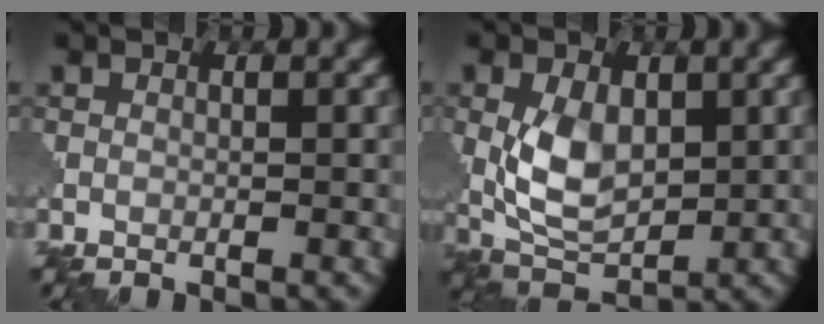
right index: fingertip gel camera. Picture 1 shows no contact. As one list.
[{"total": 5.0, "force": [0.9, 3.2, 3.8], "torque": [-0.086, -0.003, 0.023]}]